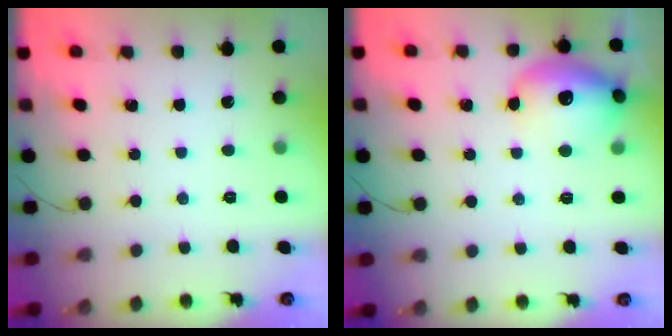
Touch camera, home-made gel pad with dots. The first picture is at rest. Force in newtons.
{"total": 16.8, "press": 15.9, "slide": 5.5}